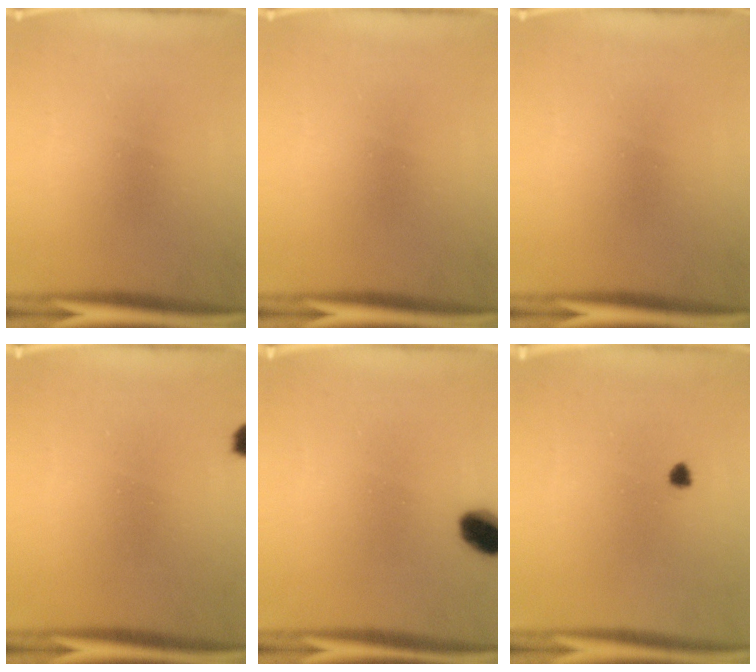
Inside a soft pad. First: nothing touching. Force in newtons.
{"total": 0.0}
{"total": 0.0}
{"total": 2.2}
{"total": 6.4}
{"total": 1.2}